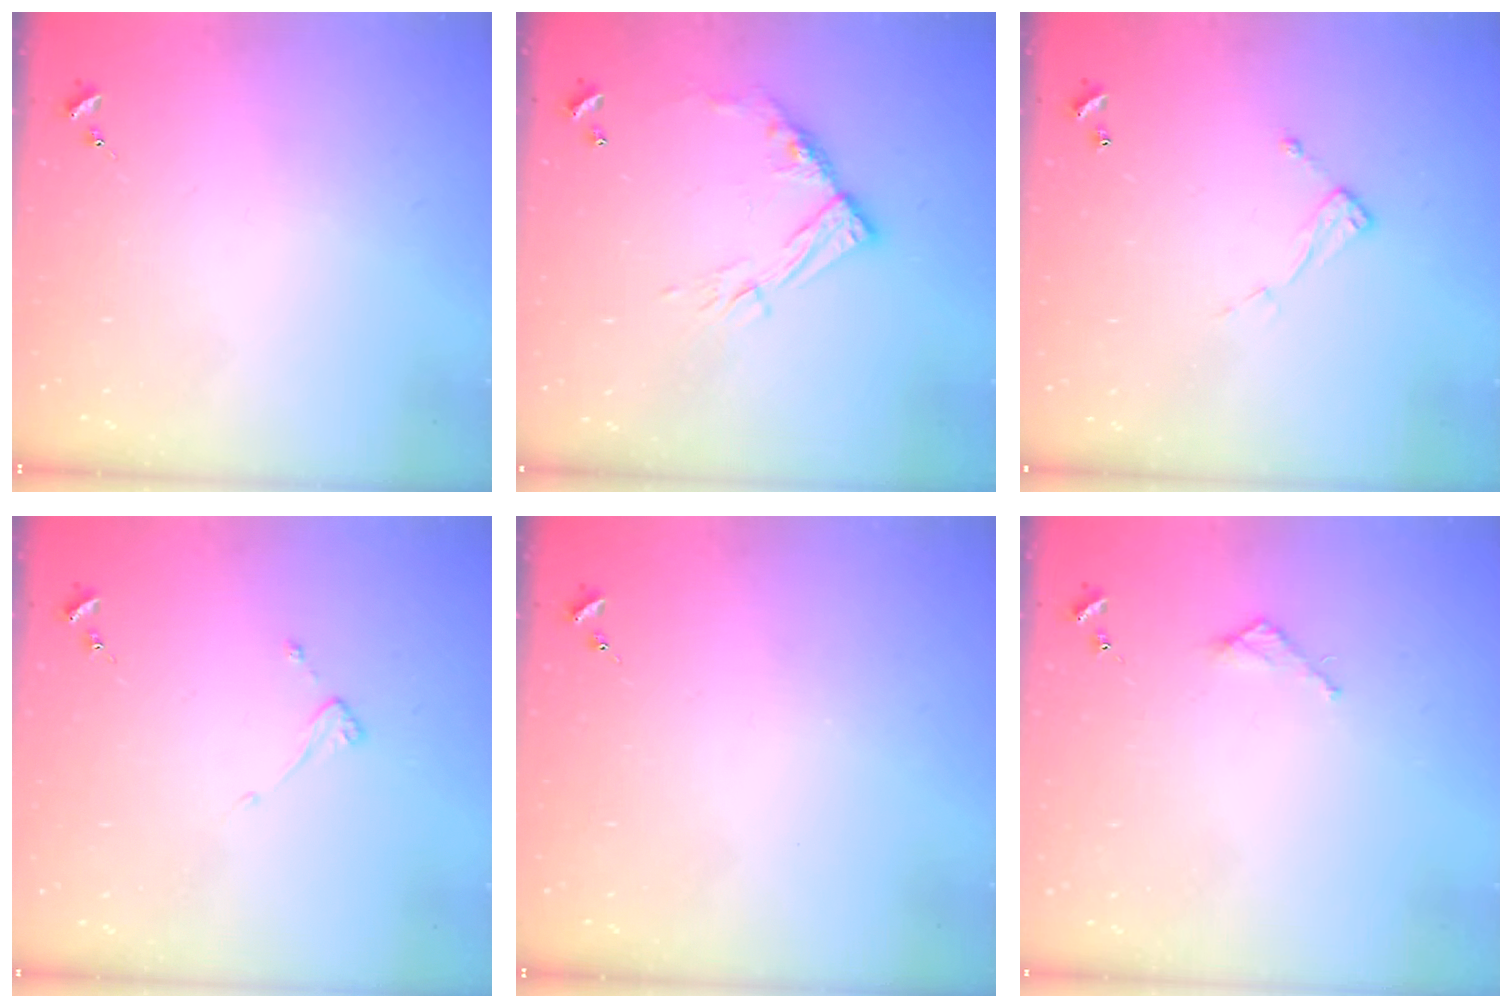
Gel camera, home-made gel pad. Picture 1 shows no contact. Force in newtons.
{"total": 11.8, "press": 11.7, "slide": 1.0}
{"total": 7.1, "press": 7.1, "slide": 0.3}
{"total": 3.6, "press": 3.6, "slide": 0.3}
{"total": 0.0}
{"total": 2.7, "press": 2.7, "slide": 0.2}